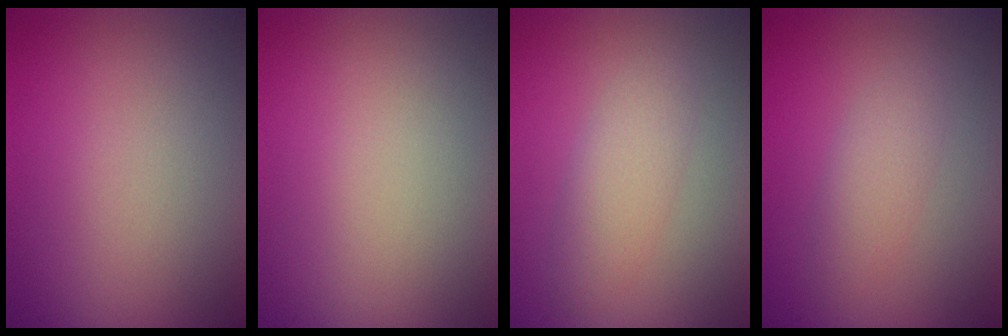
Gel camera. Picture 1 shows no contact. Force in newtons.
{"total": 0.0}
{"total": 2.5, "press": 2.5, "slide": 0.1}
{"total": 2.0, "press": 2.0, "slide": 0.2}